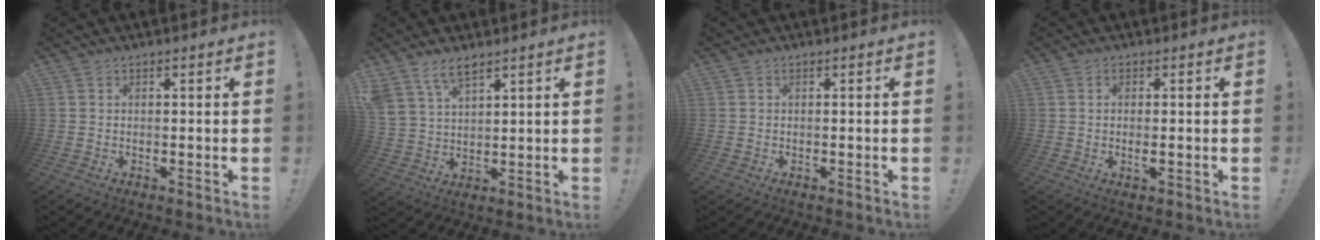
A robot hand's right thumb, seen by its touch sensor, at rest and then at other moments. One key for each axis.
{"total": 7.8, "fx": 5.9, "fy": 3.6, "fz": 3.7, "tx": -0.075, "ty": -0.023, "tz": 0.115}
{"total": 0.0}
{"total": 2.5, "fx": -0.2, "fy": 1.0, "fz": 2.3, "tx": -0.030, "ty": -0.003, "tz": -0.006}